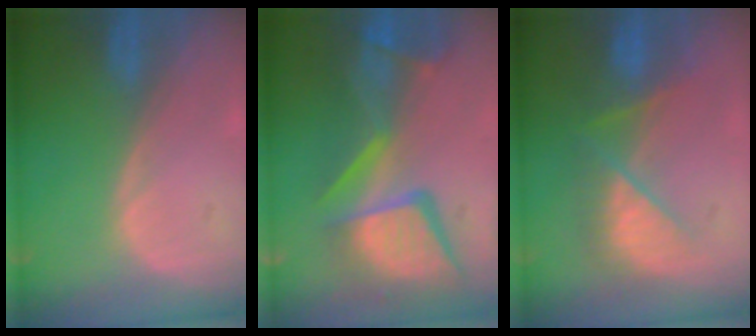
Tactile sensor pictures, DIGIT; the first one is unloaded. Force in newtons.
{"total": 13.9, "press": 11.3, "slide": 8.0}
{"total": 7.6, "press": 7.3, "slide": 2.0}